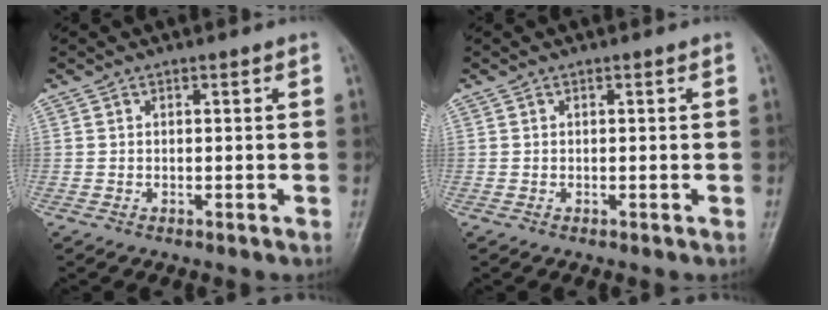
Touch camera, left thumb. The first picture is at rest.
{"total": 0.0}